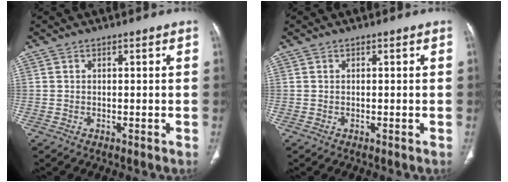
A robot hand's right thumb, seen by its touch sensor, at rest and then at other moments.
{"total": 0.0}